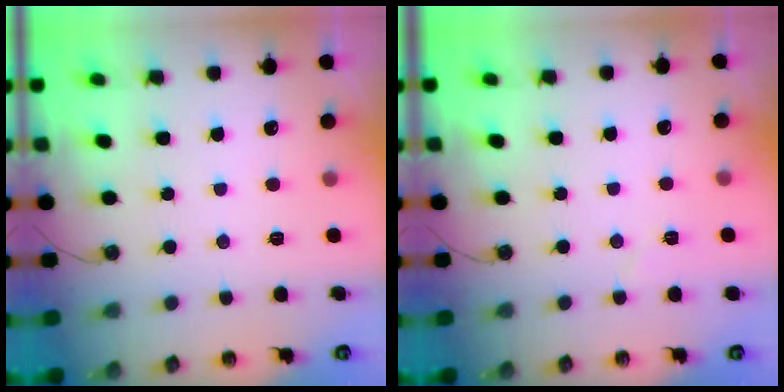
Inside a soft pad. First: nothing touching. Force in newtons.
{"total": 4.3, "press": 3.7, "slide": 2.1}